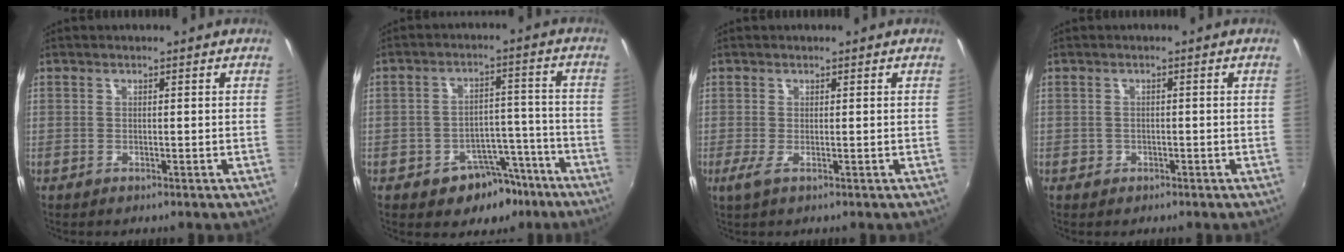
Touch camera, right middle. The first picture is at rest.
{"total": 9.9, "force": [-6.3, 6.4, 4.0], "torque": [-0.063, 0.032, -0.069]}
{"total": 1.3, "force": [-0.1, -0.1, 1.3], "torque": [-0.027, -0.005, -0.004]}
{"total": 1.6, "force": [-0.7, 1.4, 0.3], "torque": [-0.008, -0.002, -0.007]}